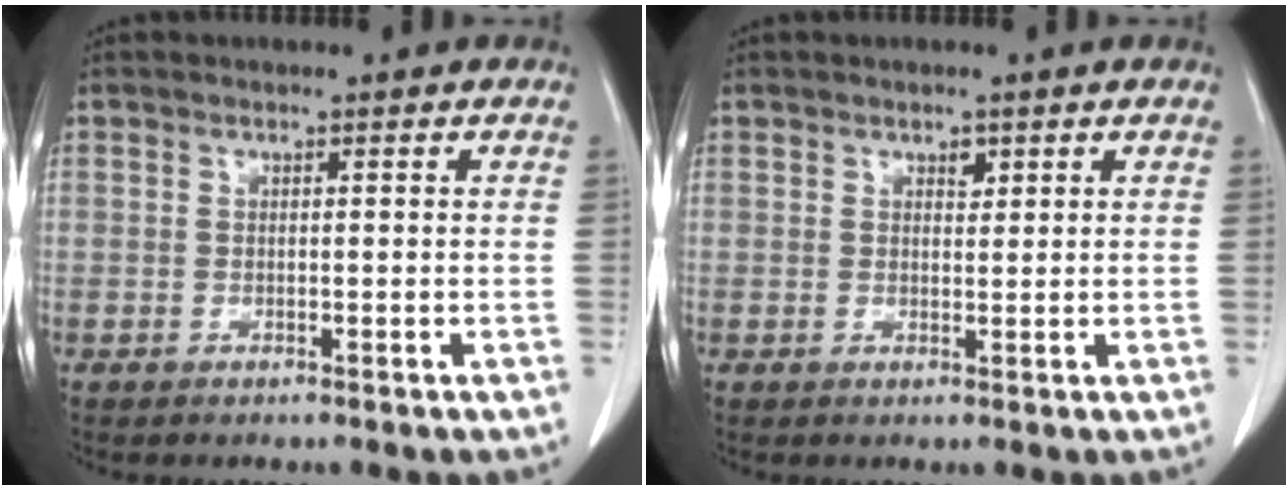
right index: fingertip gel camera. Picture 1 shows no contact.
{"total": 1.3, "force": [0.8, 0.7, 0.7], "torque": [-0.006, -0.004, 0.010]}